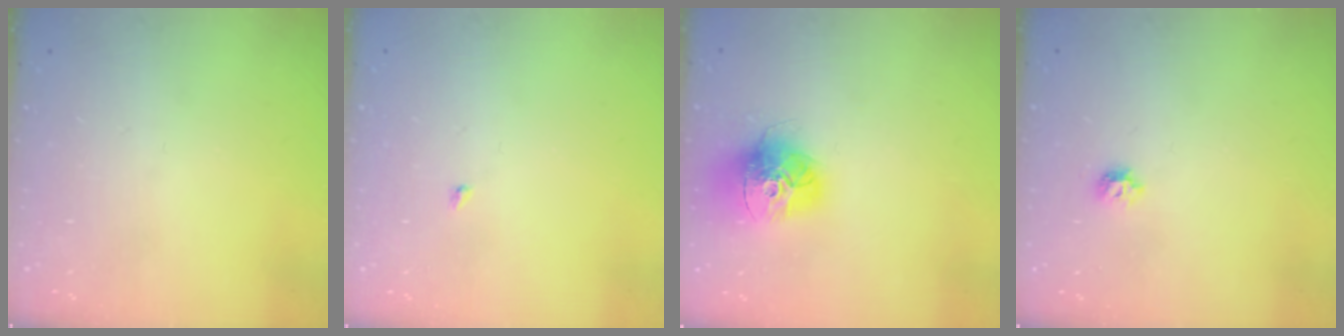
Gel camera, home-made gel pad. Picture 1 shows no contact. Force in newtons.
{"total": 1.9, "press": 1.9, "slide": 0.3}
{"total": 15.2, "press": 15.2, "slide": 1.3}
{"total": 5.9, "press": 5.8, "slide": 0.9}